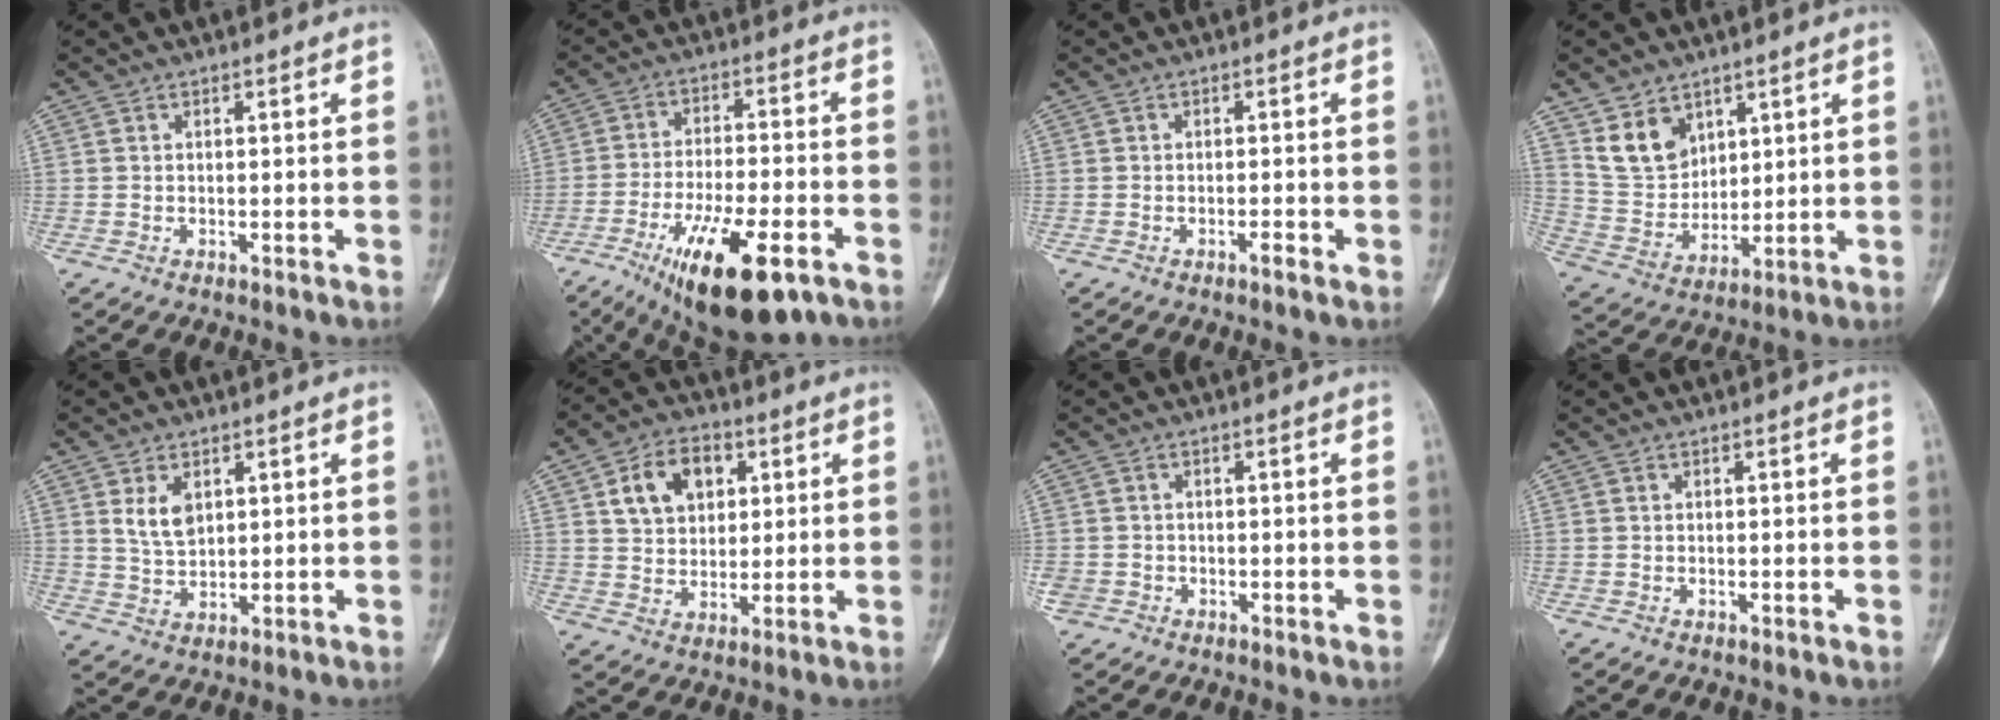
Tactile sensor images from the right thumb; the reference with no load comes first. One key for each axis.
{"total": 17.1, "fx": -8.9, "fy": 5.7, "fz": 13.5, "tx": -0.225, "ty": 0.026, "tz": -0.136}
{"total": 1.3, "fx": -0.7, "fy": 0.2, "fz": 1.1, "tx": -0.019, "ty": 0.001, "tz": -0.013}
{"total": 9.7, "fx": 5.7, "fy": 6.9, "fz": 3.8, "tx": -0.050, "ty": -0.036, "tz": 0.126}
{"total": 5.2, "fx": 2.1, "fy": 3.2, "fz": 3.5, "tx": -0.054, "ty": -0.014, "tz": 0.047}
{"total": 10.6, "fx": 3.7, "fy": 7.6, "fz": 6.4, "tx": -0.075, "ty": -0.005, "tz": 0.065}
{"total": 1.9, "fx": -0.7, "fy": 1.7, "fz": 0.2, "tx": 0.004, "ty": 0.006, "tz": -0.013}
{"total": 0.0}